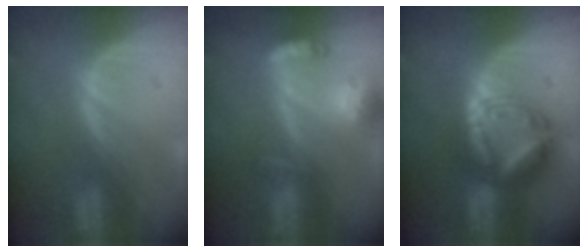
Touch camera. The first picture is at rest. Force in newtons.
{"total": 6.5, "press": 6.3, "slide": 1.8}
{"total": 8.5, "press": 8.4, "slide": 0.8}